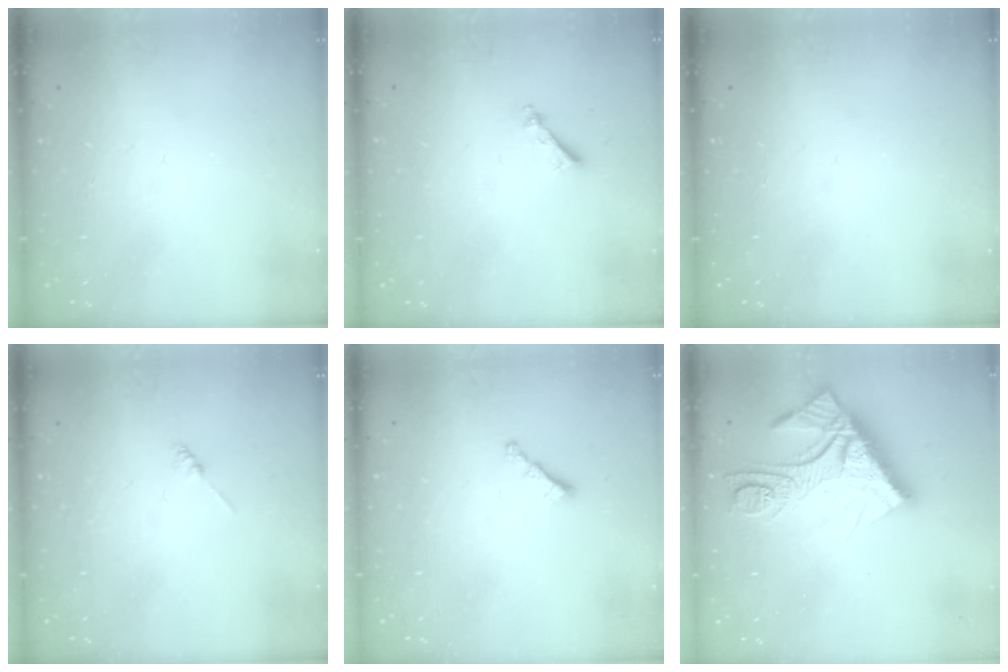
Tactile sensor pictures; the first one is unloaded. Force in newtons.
{"total": 3.4, "press": 3.4, "slide": 0.4}
{"total": 0.0}
{"total": 0.0}
{"total": 1.6, "press": 1.5, "slide": 0.5}
{"total": 16.4, "press": 16.3, "slide": 1.4}